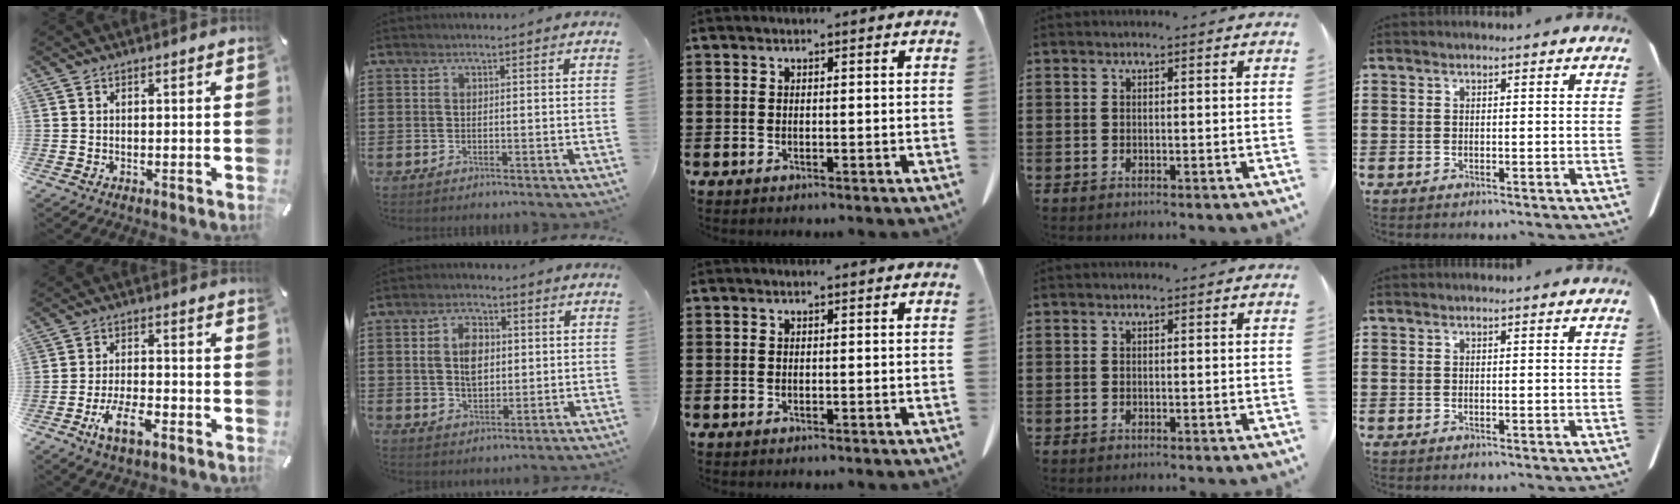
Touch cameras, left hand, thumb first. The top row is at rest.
{"thumb": {"total": 8.3, "force": [-4.3, 3.5, 6.1], "torque": [-0.125, 0.012, -0.079]}, "index": {"total": 5.9, "force": [0.9, 4.0, 4.2], "torque": [-0.091, 0.011, 0.010]}}